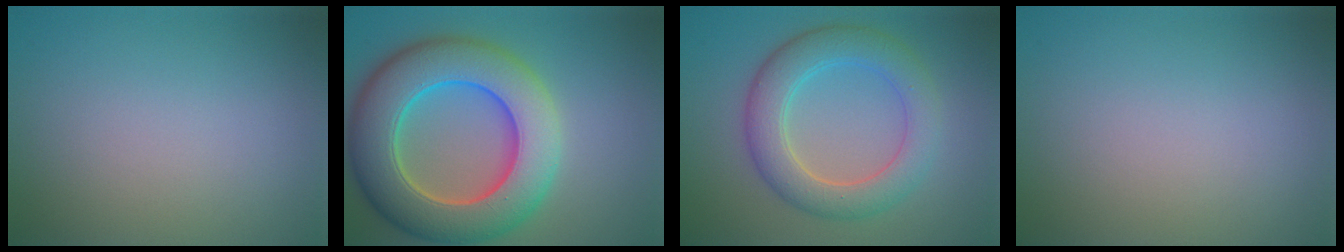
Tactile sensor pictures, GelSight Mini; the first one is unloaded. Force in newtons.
{"total": 11.4, "press": 11.4, "slide": 0.6}
{"total": 5.6, "press": 5.6, "slide": 0.5}
{"total": 0.0}